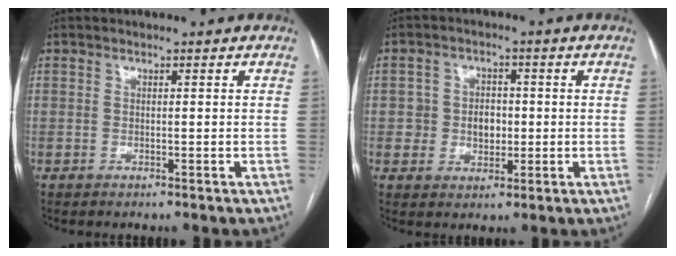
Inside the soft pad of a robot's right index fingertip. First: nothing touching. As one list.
[{"total": 4.6, "force": [0.0, 3.9, 2.5], "torque": [-0.036, 0.014, 0.009]}]